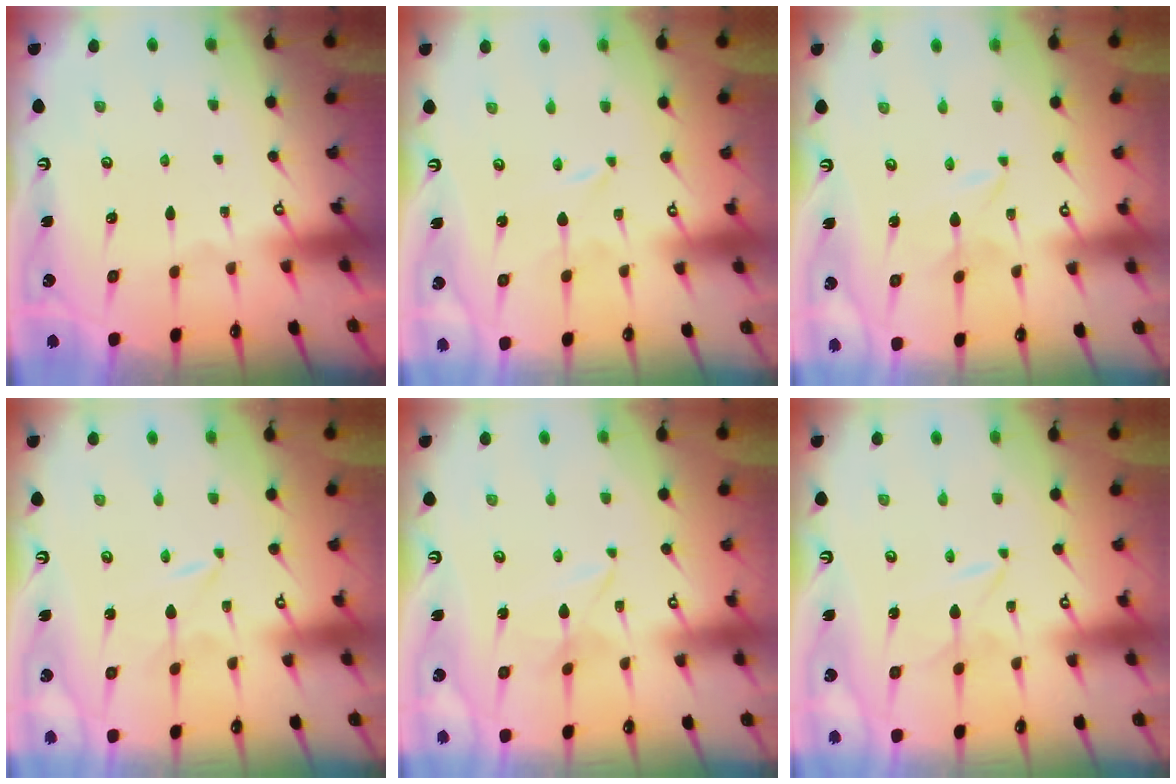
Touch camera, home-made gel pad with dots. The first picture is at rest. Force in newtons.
{"total": 0.0}
{"total": 1.6, "press": 1.6, "slide": 0.2}
{"total": 0.0}
{"total": 2.6, "press": 2.6, "slide": 0.3}
{"total": 2.5, "press": 2.4, "slide": 0.4}